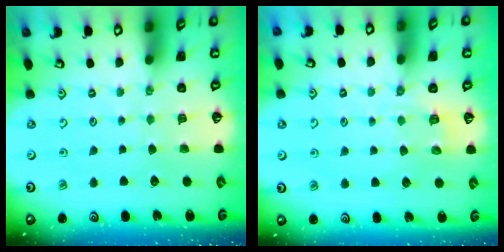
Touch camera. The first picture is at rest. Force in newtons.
{"total": 2.1, "press": 1.0, "slide": 1.9}